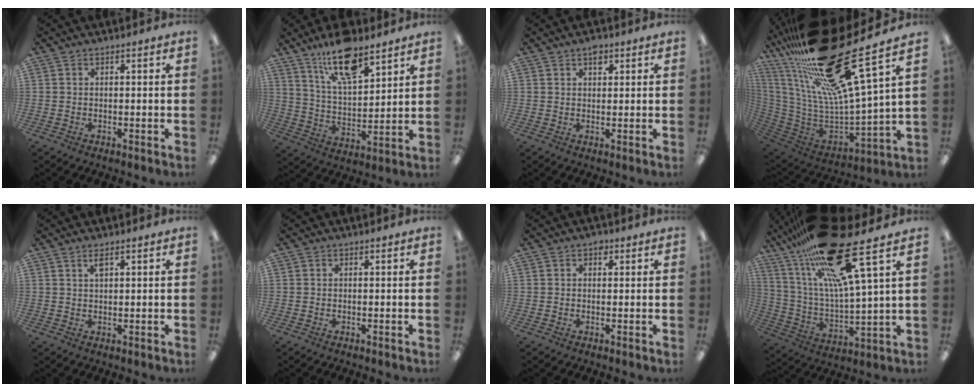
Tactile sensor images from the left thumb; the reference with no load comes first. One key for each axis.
{"total": 14.8, "fx": 10.8, "fy": 5.2, "fz": 8.8, "tx": -0.148, "ty": -0.054, "tz": 0.185}
{"total": 2.7, "fx": 1.8, "fy": 1.5, "fz": 1.4, "tx": -0.006, "ty": -0.008, "tz": 0.027}
{"total": 32.0, "fx": 19.6, "fy": 9.2, "fz": 23.6, "tx": -0.384, "ty": -0.141, "tz": 0.348}
{"total": 2.3, "fx": 1.6, "fy": 0.6, "fz": 1.5, "tx": -0.027, "ty": 0.000, "tz": 0.026}
{"total": 0.0}
{"total": 1.6, "fx": 0.8, "fy": 1.1, "fz": 0.8, "tx": -0.001, "ty": -0.004, "tz": 0.011}
{"total": 27.6, "fx": 16.4, "fy": 7.6, "fz": 20.9, "tx": -0.385, "ty": -0.073, "tz": 0.261}